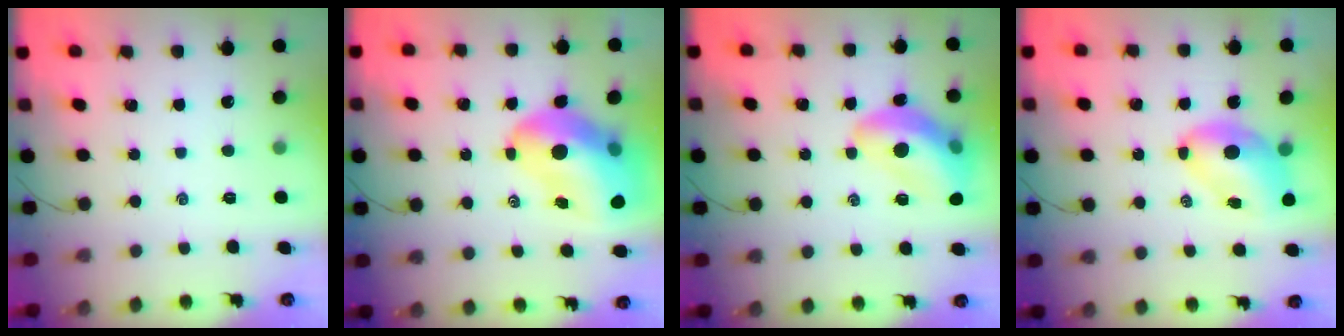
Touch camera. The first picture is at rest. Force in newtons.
{"total": 17.0, "press": 16.4, "slide": 4.6}
{"total": 15.1, "press": 14.8, "slide": 2.9}
{"total": 7.3, "press": 7.2, "slide": 1.6}